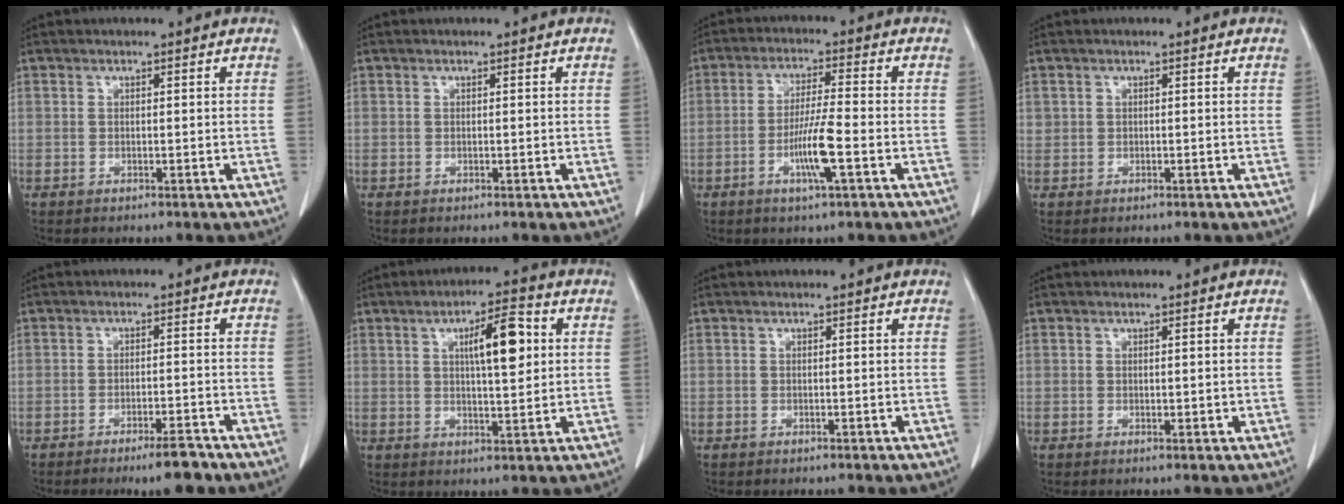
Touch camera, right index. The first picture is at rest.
{"total": 0.0}
{"total": 6.8, "force": [-2.4, -0.1, 6.4], "torque": [-0.121, -0.006, -0.044]}
{"total": 0.5, "force": [0.2, 0.5, 0.0], "torque": [0.009, 0.006, 0.003]}
{"total": 4.8, "force": [-3.7, 0.6, 3.0], "torque": [-0.042, -0.004, -0.055]}
{"total": 8.4, "force": [2.2, 1.9, 7.9], "torque": [-0.124, 0.010, 0.037]}
{"total": 0.0}
{"total": 0.7, "force": [0.3, 0.5, 0.4], "torque": [-0.001, -0.001, 0.008]}